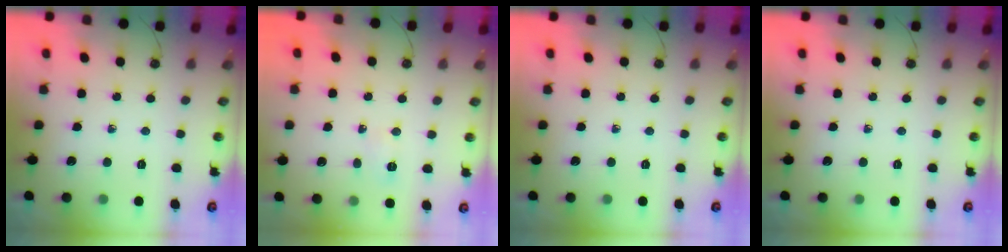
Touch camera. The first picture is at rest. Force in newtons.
{"total": 2.8, "press": 2.7, "slide": 0.8}
{"total": 0.0}
{"total": 0.0}